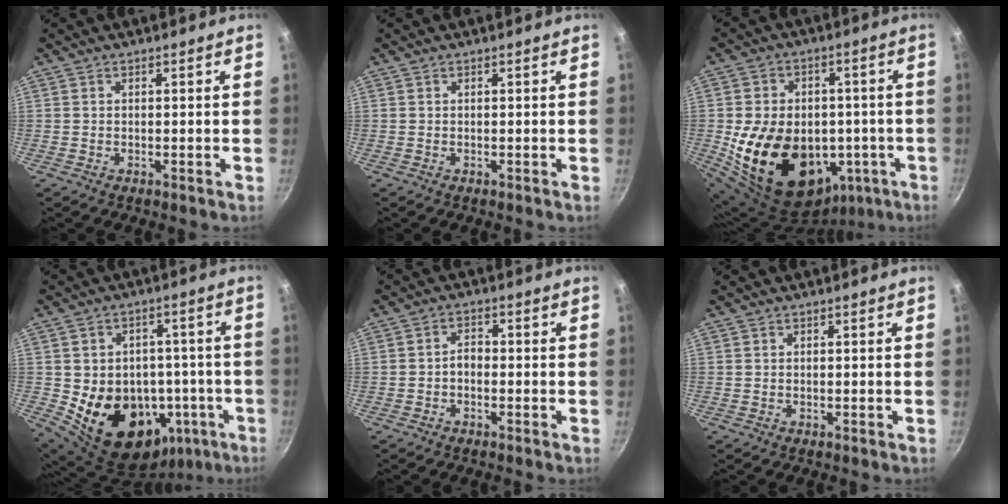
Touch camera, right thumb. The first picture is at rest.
{"total": 0.0}
{"total": 23.5, "force": [-4.5, 17.3, 15.2], "torque": [-0.235, 0.031, -0.047]}
{"total": 20.2, "force": [-5.2, 15.7, 11.7], "torque": [-0.153, 0.026, -0.052]}
{"total": 2.4, "force": [-1.0, 1.6, 1.6], "torque": [-0.019, 0.020, -0.021]}
{"total": 0.0}